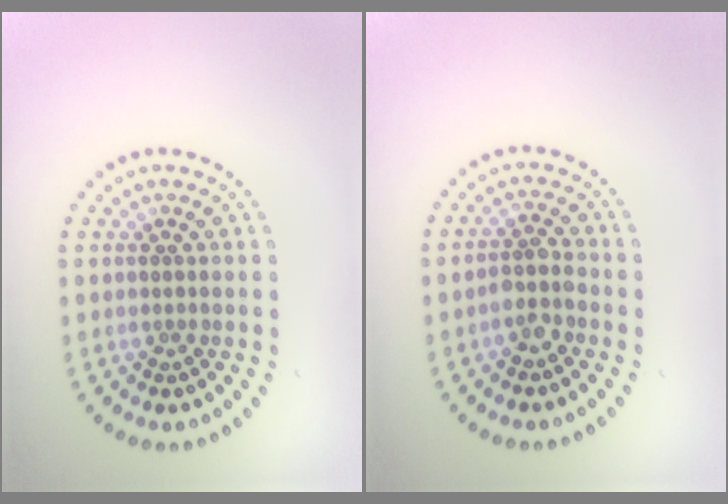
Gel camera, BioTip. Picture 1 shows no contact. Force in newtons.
{"total": 2.3, "press": 2.0, "slide": 1.1}